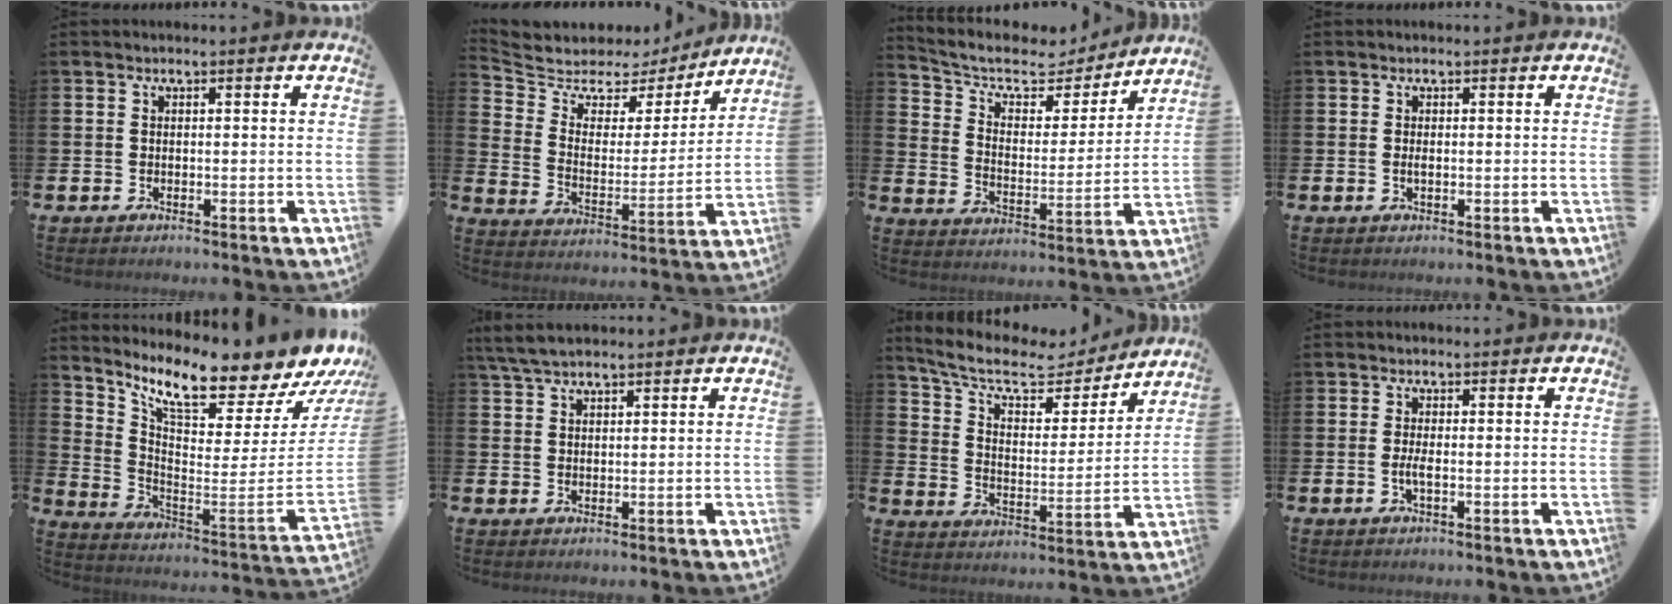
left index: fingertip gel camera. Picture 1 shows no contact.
{"total": 6.0, "force": [5.0, 3.2, 1.1], "torque": [-0.060, -0.040, 0.081]}
{"total": 7.9, "force": [6.7, 3.3, 2.6], "torque": [-0.075, -0.048, 0.109]}
{"total": 0.7, "force": [0.0, 0.2, 0.7], "torque": [-0.010, 0.000, -0.002]}
{"total": 9.0, "force": [8.1, 1.1, 3.6], "torque": [-0.092, -0.092, 0.129]}
{"total": 3.7, "force": [3.2, 0.9, 1.6], "torque": [-0.034, -0.006, 0.059]}
{"total": 8.8, "force": [7.0, 3.5, 4.0], "torque": [-0.099, -0.046, 0.114]}
{"total": 1.7, "force": [-0.4, 0.4, 1.6], "torque": [-0.035, 0.003, -0.006]}